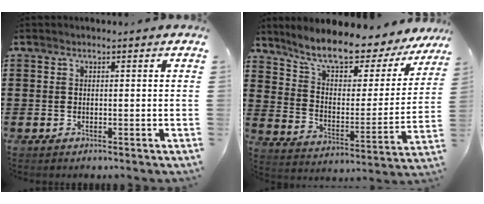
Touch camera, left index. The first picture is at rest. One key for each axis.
{"total": 9.2, "fx": 8.1, "fy": 1.6, "fz": 4.2, "tx": -0.102, "ty": -0.058, "tz": 0.133}